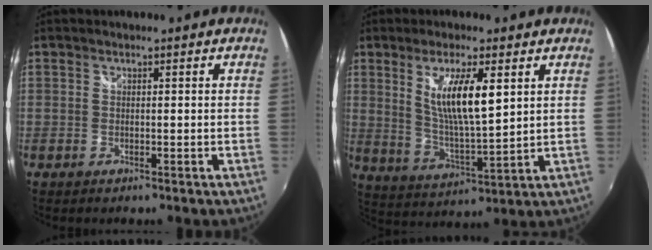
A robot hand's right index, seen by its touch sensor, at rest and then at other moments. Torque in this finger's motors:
{"motor_torque": [0.38, 0.20, 0.27, 0.16]}